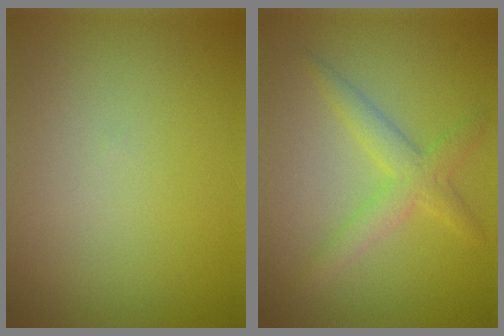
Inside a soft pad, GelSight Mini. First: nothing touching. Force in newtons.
{"total": 3.0, "press": 3.0, "slide": 0.1}